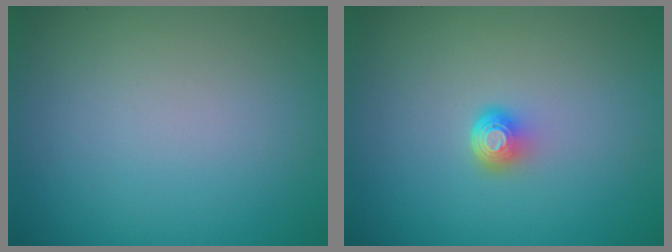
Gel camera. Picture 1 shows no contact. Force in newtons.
{"total": 1.9, "press": 1.3, "slide": 1.4}